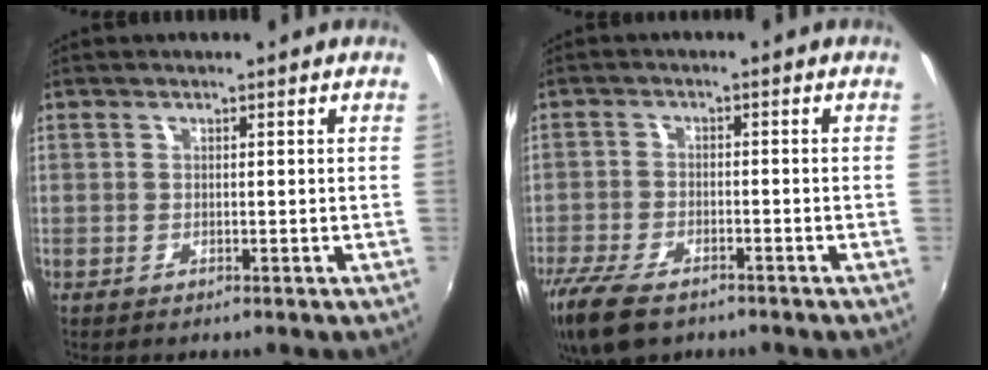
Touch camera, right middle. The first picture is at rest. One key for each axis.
{"total": 11.3, "fx": -8.1, "fy": 4.7, "fz": 6.3, "tx": -0.163, "ty": -0.034, "tz": -0.149}